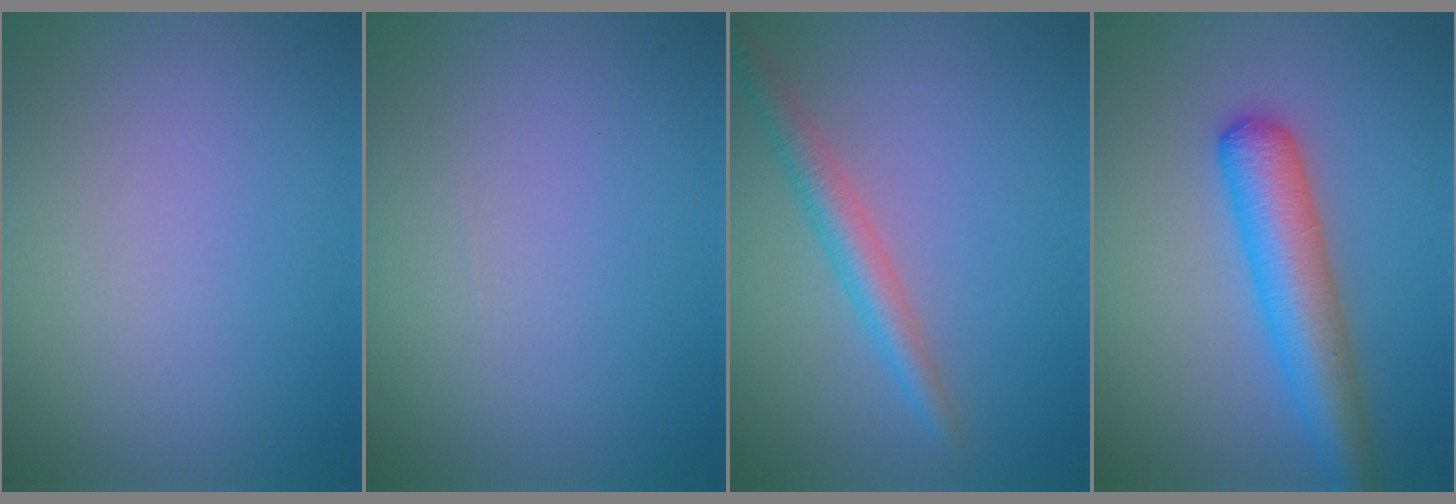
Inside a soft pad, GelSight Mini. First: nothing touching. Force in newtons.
{"total": 0.0}
{"total": 2.9, "press": 2.9, "slide": 0.2}
{"total": 5.5, "press": 5.5, "slide": 0.2}